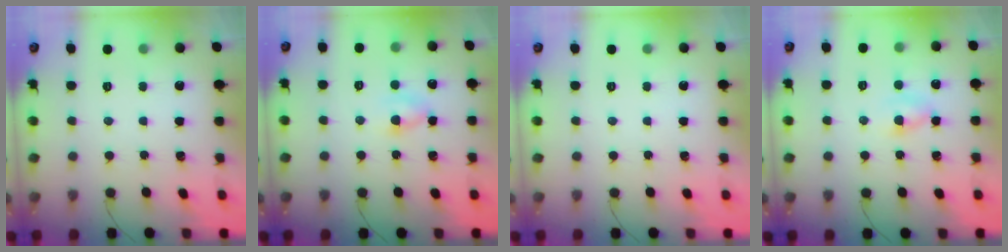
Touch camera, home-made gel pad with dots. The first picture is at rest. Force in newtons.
{"total": 2.9, "press": 2.6, "slide": 1.2}
{"total": 0.0}
{"total": 2.3, "press": 2.1, "slide": 1.0}